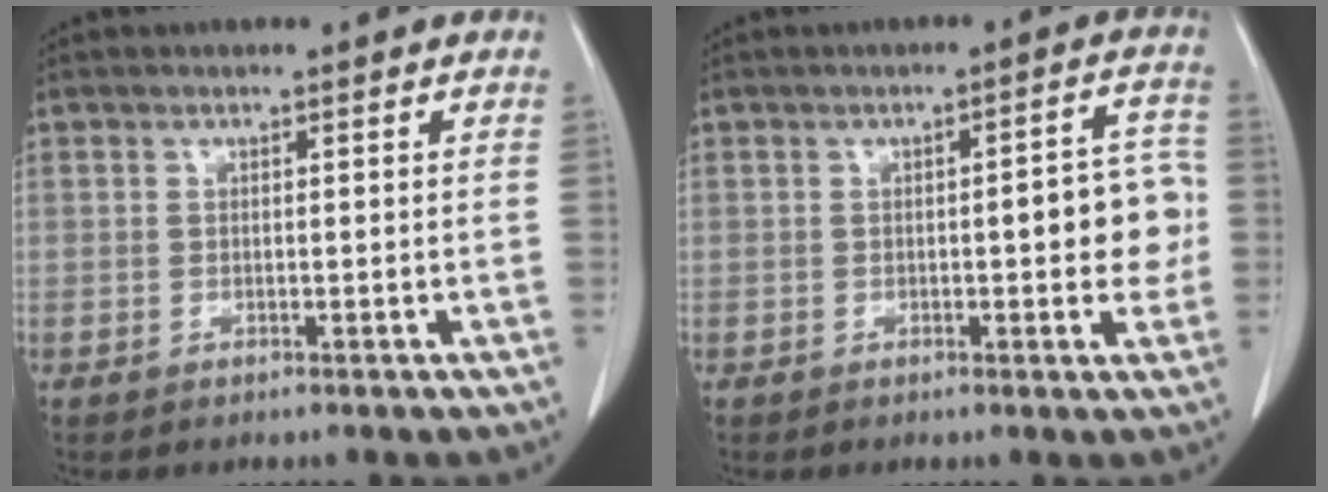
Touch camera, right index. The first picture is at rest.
{"total": 6.6, "force": [-0.6, 1.9, 6.3], "torque": [-0.070, 0.015, -0.009]}